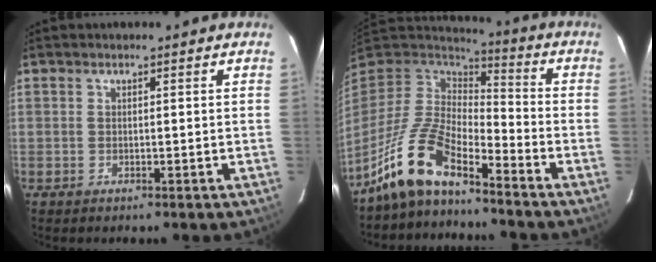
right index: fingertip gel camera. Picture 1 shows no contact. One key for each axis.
{"total": 11.8, "fx": -9.0, "fy": 3.2, "fz": 7.0, "tx": -0.153, "ty": 0.017, "tz": -0.176}